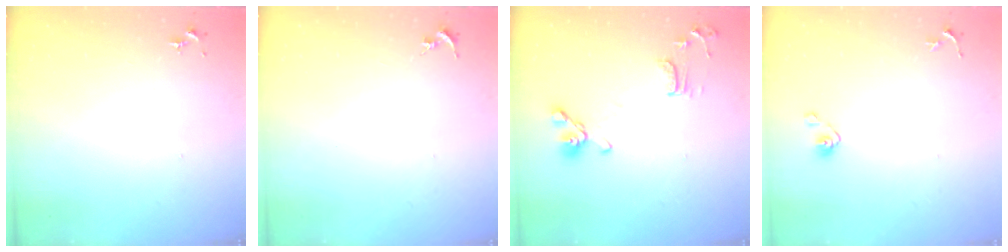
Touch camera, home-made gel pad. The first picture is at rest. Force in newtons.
{"total": 0.0}
{"total": 11.2, "press": 11.0, "slide": 2.0}
{"total": 4.9, "press": 4.6, "slide": 1.8}